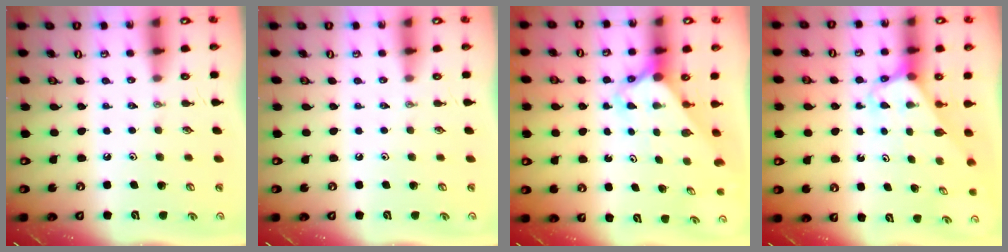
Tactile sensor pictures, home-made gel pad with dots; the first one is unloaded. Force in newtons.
{"total": 0.0}
{"total": 2.8, "press": 2.8, "slide": 0.2}
{"total": 3.1, "press": 3.1, "slide": 0.2}